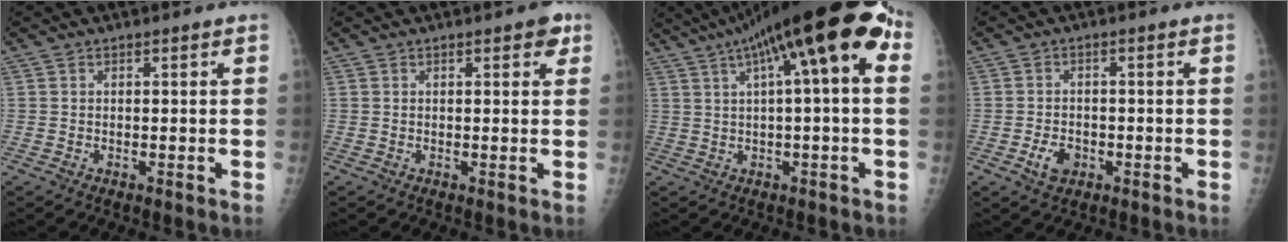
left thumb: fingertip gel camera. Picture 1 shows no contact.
{"total": 2.9, "force": [1.5, 1.2, 2.2], "torque": [-0.016, -0.001, 0.013]}
{"total": 18.1, "force": [6.1, 4.2, 16.6], "torque": [-0.265, 0.048, 0.087]}
{"total": 3.9, "force": [-1.6, 2.7, 2.2], "torque": [-0.032, 0.007, -0.025]}